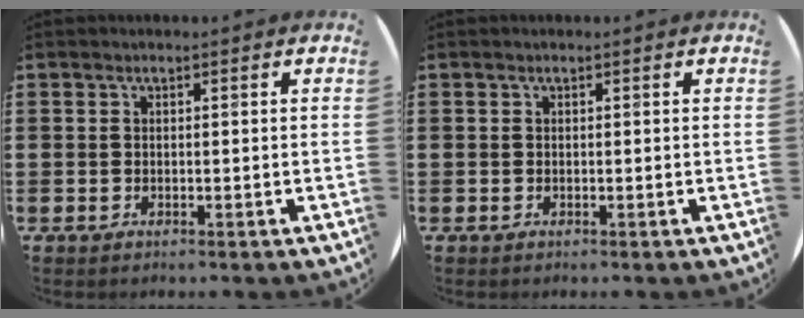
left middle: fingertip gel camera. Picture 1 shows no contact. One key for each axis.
{"total": 0.0}